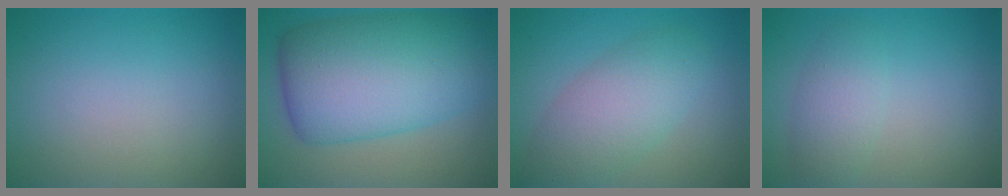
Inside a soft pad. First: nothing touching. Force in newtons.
{"total": 12.0, "press": 12.0, "slide": 0.1}
{"total": 5.4, "press": 5.4, "slide": 0.4}
{"total": 2.7, "press": 2.7, "slide": 0.1}